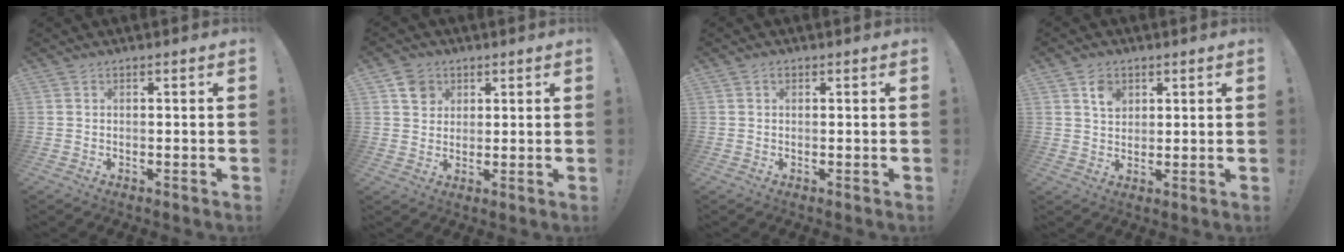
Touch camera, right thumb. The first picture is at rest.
{"total": 5.4, "force": [2.5, 4.7, 0.7], "torque": [0.004, -0.012, 0.048]}
{"total": 0.6, "force": [0.2, 0.5, 0.3], "torque": [-0.008, 0.003, 0.004]}
{"total": 4.8, "force": [2.4, 3.7, 1.9], "torque": [-0.022, -0.006, 0.042]}